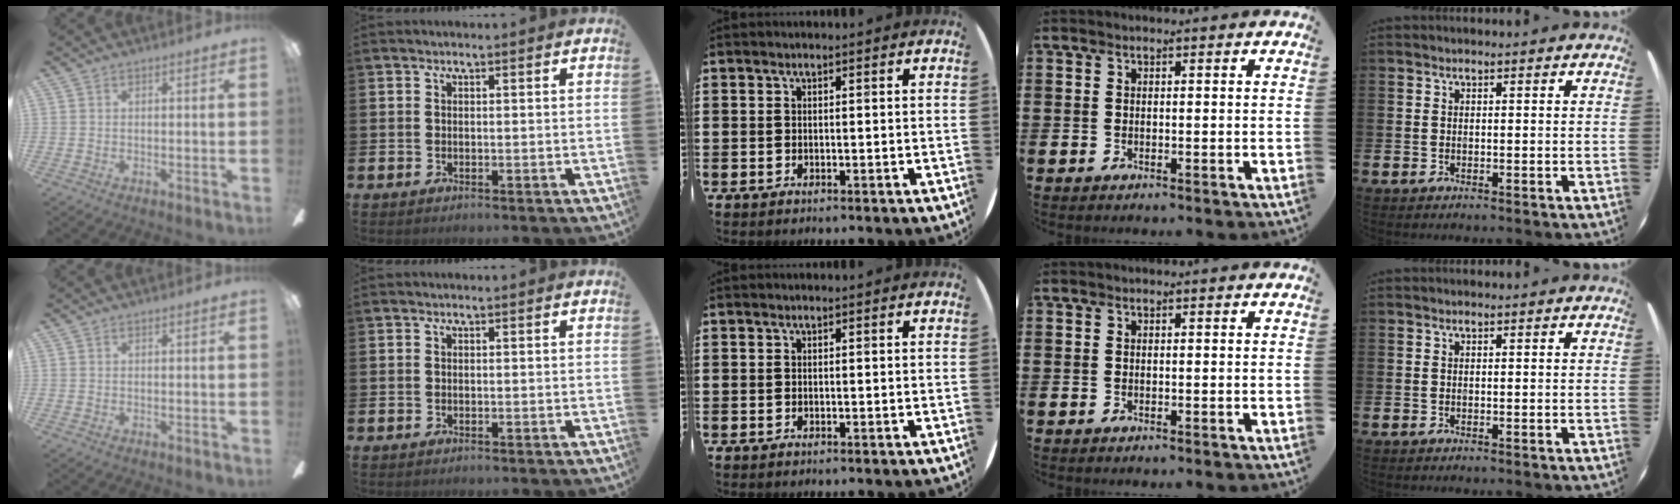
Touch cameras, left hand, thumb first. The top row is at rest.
{}